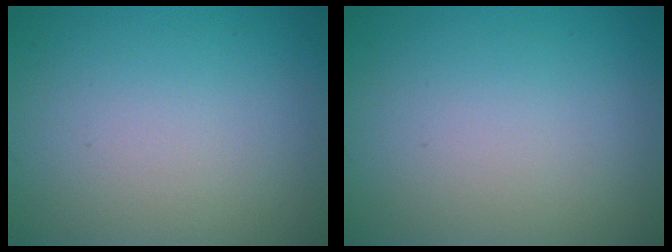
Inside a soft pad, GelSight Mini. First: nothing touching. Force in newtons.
{"total": 0.0}